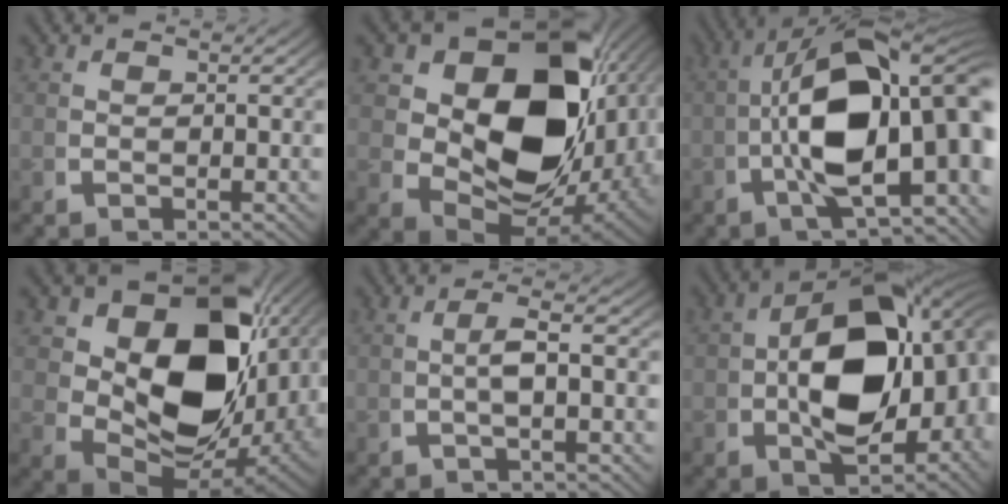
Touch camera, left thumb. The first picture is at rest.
{"total": 22.3, "force": [2.0, 14.3, 17.0], "torque": [-0.293, -0.072, 0.060]}
{"total": 18.0, "force": [-0.5, 9.8, 15.1], "torque": [-0.253, -0.039, 0.008]}
{"total": 20.2, "force": [1.7, 12.7, 15.6], "torque": [-0.267, -0.071, 0.058]}
{"total": 3.0, "force": [-0.3, 0.5, 2.9], "torque": [-0.066, 0.003, -0.006]}
{"total": 16.7, "force": [-0.4, 10.5, 13.0], "torque": [-0.217, -0.031, 0.009]}